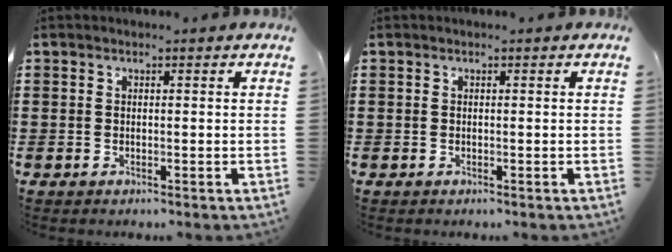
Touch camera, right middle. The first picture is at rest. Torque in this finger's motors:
{"motor_torque": [-0.35, 0.35, 0.17, -0.01]}